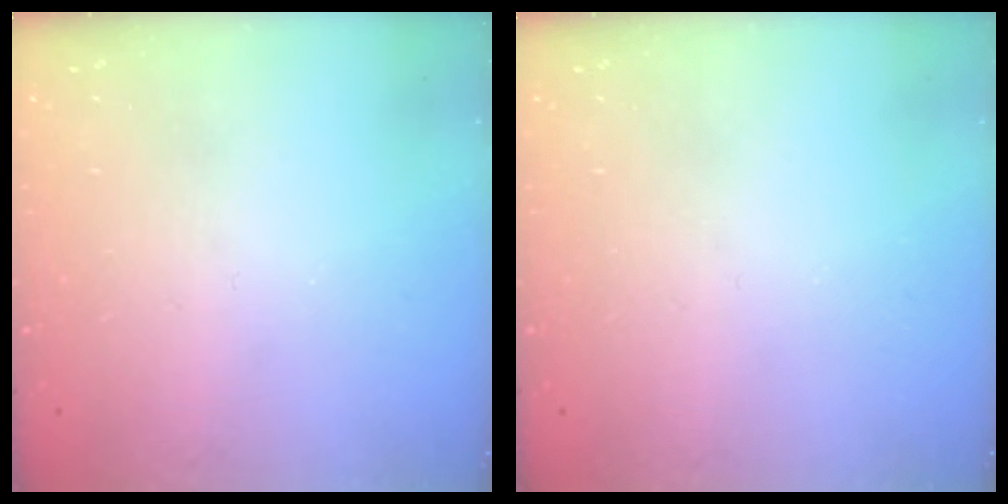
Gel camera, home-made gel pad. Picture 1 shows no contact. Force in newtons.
{"total": 0.0}